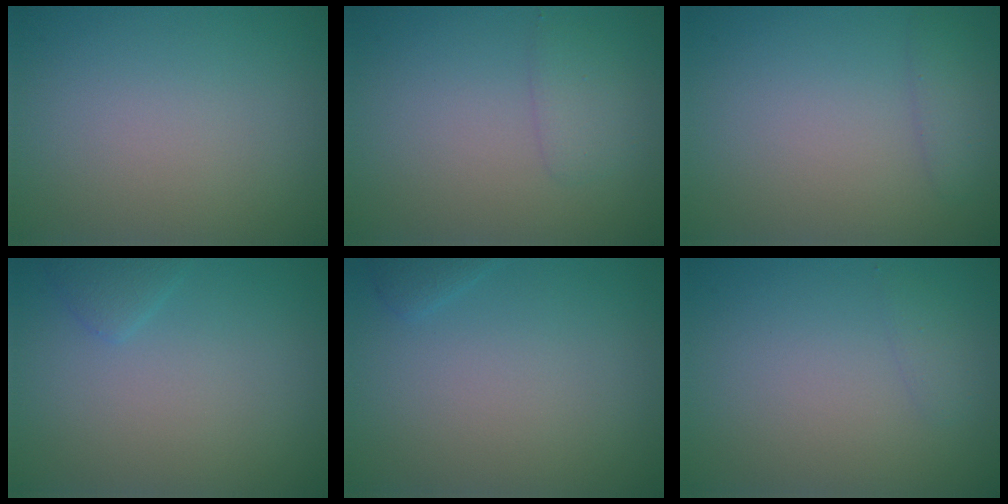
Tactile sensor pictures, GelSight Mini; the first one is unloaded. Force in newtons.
{"total": 1.5, "press": 1.5, "slide": 0.1}
{"total": 1.5, "press": 1.5, "slide": 0.1}
{"total": 1.1, "press": 1.1, "slide": 0.1}
{"total": 0.7, "press": 0.7, "slide": 0.1}
{"total": 0.8, "press": 0.8, "slide": 0.0}